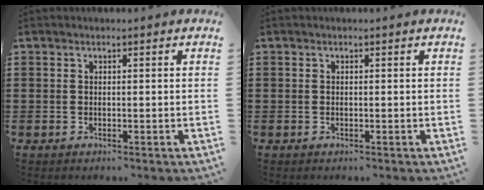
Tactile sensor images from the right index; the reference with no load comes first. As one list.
[{"total": 0.0}]